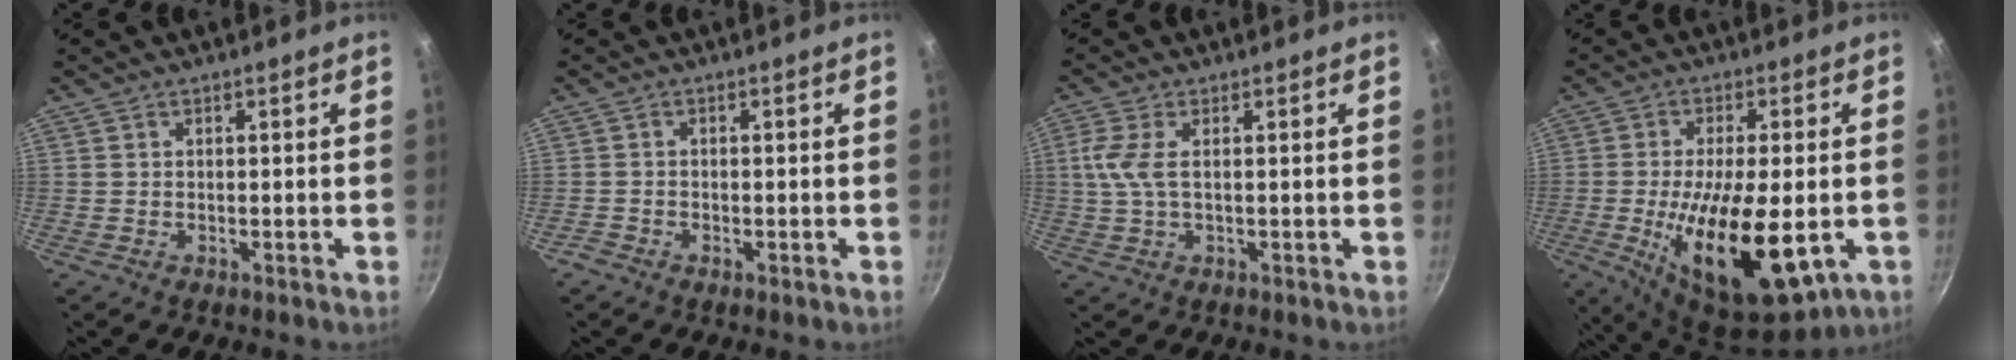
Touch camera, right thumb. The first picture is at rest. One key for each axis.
{"total": 1.2, "fx": -0.9, "fy": 0.7, "fz": 0.4, "tx": -0.016, "ty": 0.007, "tz": -0.020}
{"total": 5.1, "fx": 0.7, "fy": 2.1, "fz": 4.6, "tx": -0.112, "ty": 0.006, "tz": 0.011}
{"total": 19.4, "fx": -4.5, "fy": 7.9, "fz": 17.1, "tx": -0.287, "ty": -0.008, "tz": -0.064}